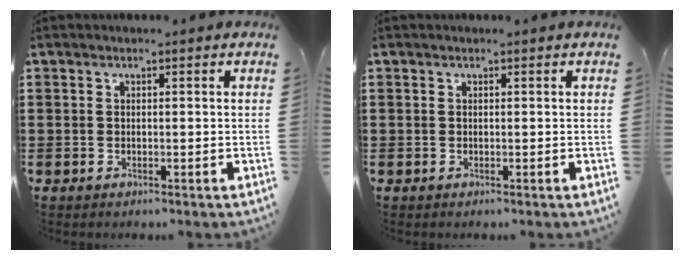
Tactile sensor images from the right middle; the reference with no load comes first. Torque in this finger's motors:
{"motor_torque": [-0.46, 0.05, 0.03, 0.02]}